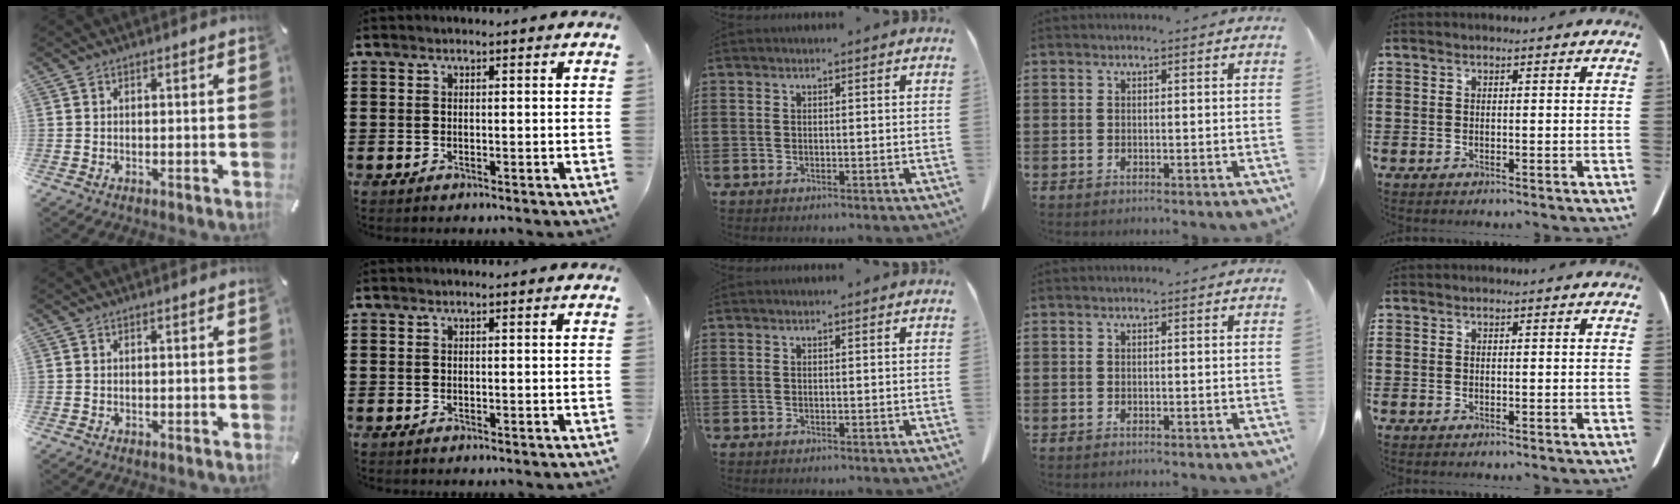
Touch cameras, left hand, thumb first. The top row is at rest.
{}